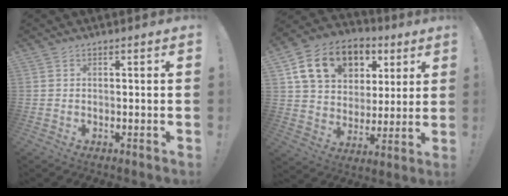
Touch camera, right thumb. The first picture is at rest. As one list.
[{"total": 17.3, "force": [8.0, 12.7, 8.6], "torque": [-0.135, -0.023, 0.159]}]